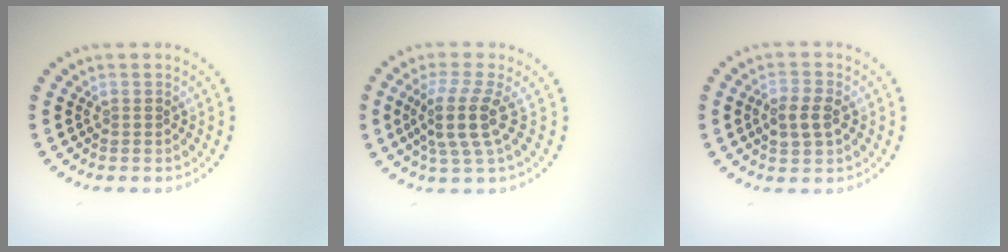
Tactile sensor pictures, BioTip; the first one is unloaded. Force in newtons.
{"total": 3.9, "press": 2.9, "slide": 2.6}
{"total": 2.8, "press": 2.8, "slide": 0.3}